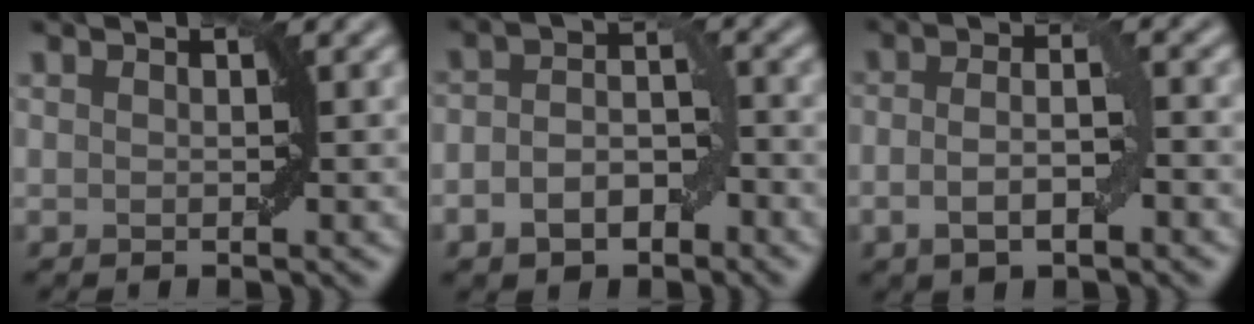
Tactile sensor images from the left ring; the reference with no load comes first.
{"total": 4.5, "force": [-2.1, 2.7, 3.0], "torque": [-0.048, 0.004, -0.041]}
{"total": 4.0, "force": [-1.3, 1.3, 3.5], "torque": [-0.066, 0.000, -0.027]}